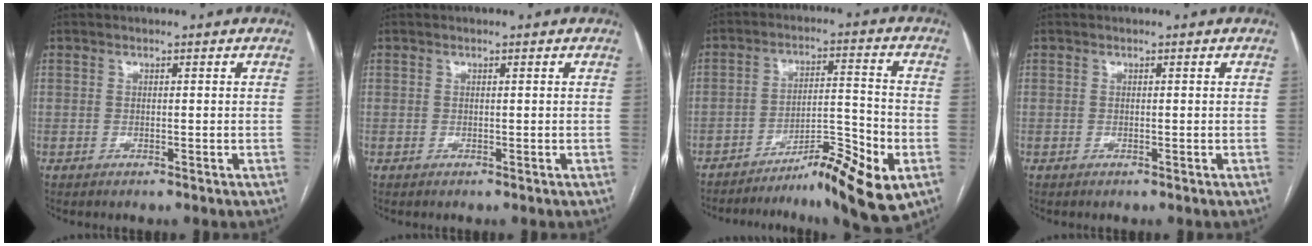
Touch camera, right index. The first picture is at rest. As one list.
[{"total": 0.0}, {"total": 12.7, "force": [-7.5, 1.3, 10.2], "torque": [-0.155, 0.002, -0.111]}, {"total": 0.0}]